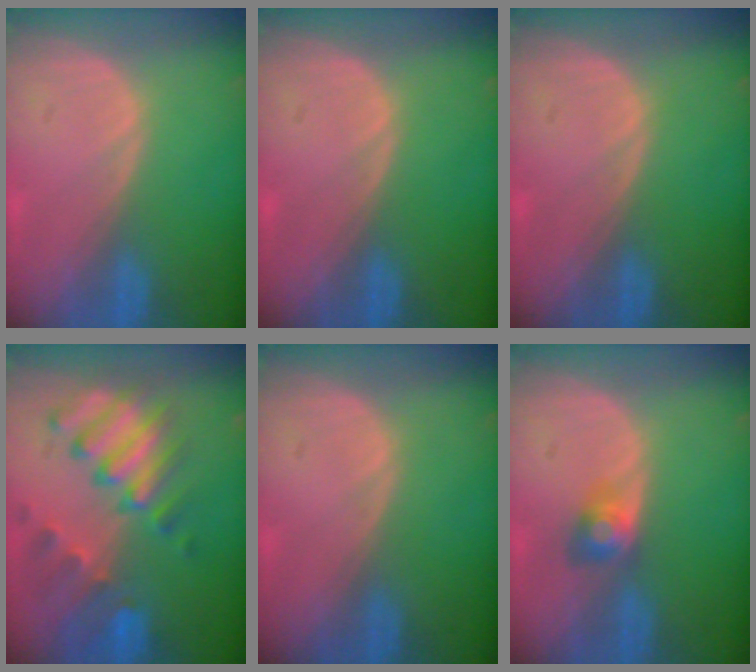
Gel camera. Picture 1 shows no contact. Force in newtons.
{"total": 0.0}
{"total": 0.0}
{"total": 10.0, "press": 8.8, "slide": 4.8}
{"total": 0.0}
{"total": 2.9, "press": 2.8, "slide": 0.1}